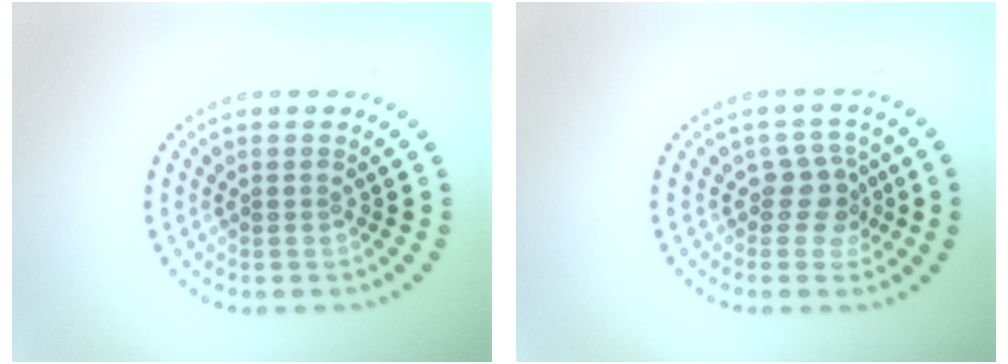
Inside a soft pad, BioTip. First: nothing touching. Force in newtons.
{"total": 2.5, "press": 1.9, "slide": 1.6}